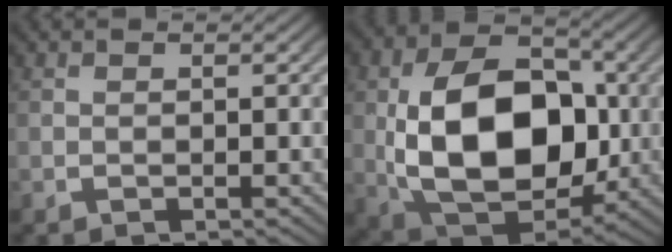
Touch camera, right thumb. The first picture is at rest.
{"total": 16.7, "force": [-0.6, 11.2, 12.3], "torque": [-0.266, -0.065, 0.017]}